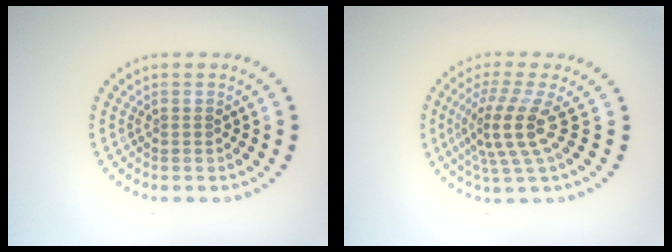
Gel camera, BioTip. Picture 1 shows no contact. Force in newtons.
{"total": 4.2, "press": 3.0, "slide": 2.8}